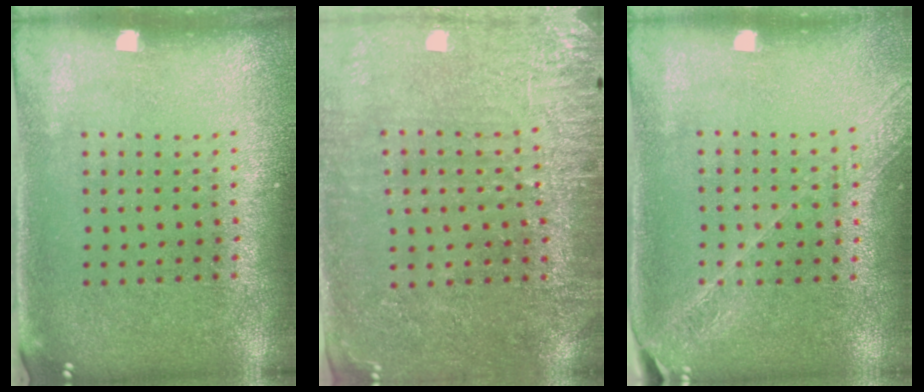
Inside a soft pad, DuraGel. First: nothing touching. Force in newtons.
{"total": 3.0, "press": 2.8, "slide": 0.8}
{"total": 1.6, "press": 1.5, "slide": 0.4}